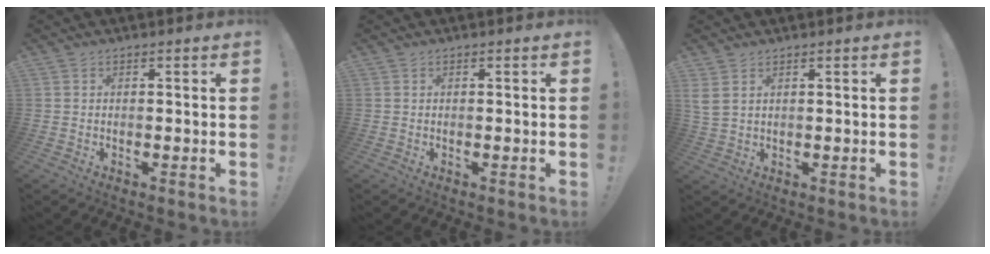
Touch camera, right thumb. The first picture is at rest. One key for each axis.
{"total": 0.0}
{"total": 3.3, "fx": 1.9, "fy": 1.6, "fz": 2.2, "tx": -0.054, "ty": -0.007, "tz": 0.037}